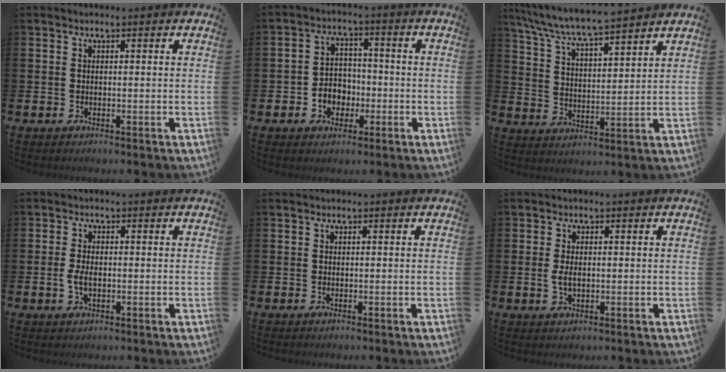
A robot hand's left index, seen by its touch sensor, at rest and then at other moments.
{"total": 3.9, "force": [-1.1, 3.6, 1.2], "torque": [-0.020, -0.001, -0.030]}
{"total": 6.9, "force": [6.6, 0.2, 2.1], "torque": [-0.069, -0.046, 0.113]}
{"total": 2.5, "force": [-0.3, 1.4, 2.1], "torque": [-0.042, 0.000, -0.010]}
{"total": 0.0}
{"total": 2.1, "force": [0.0, 1.2, 1.7], "torque": [-0.029, 0.004, -0.003]}